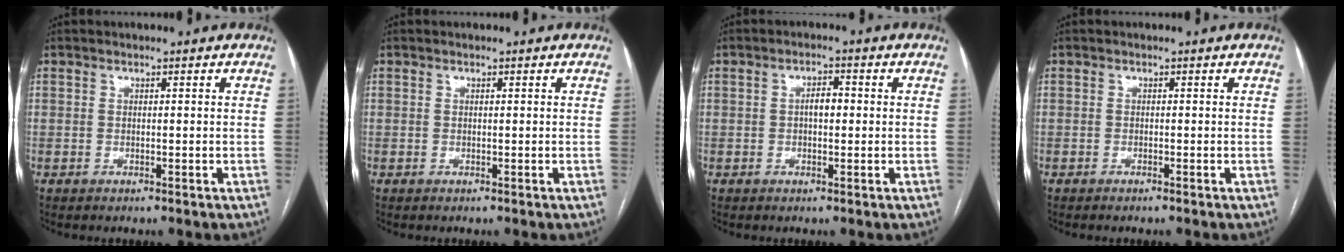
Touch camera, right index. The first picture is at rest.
{"total": 0.0}
{"total": 2.6, "force": [0.0, 1.1, 2.3], "torque": [-0.039, 0.008, -0.001]}
{"total": 0.6, "force": [-0.5, -0.1, 0.2], "torque": [-0.007, 0.000, -0.009]}